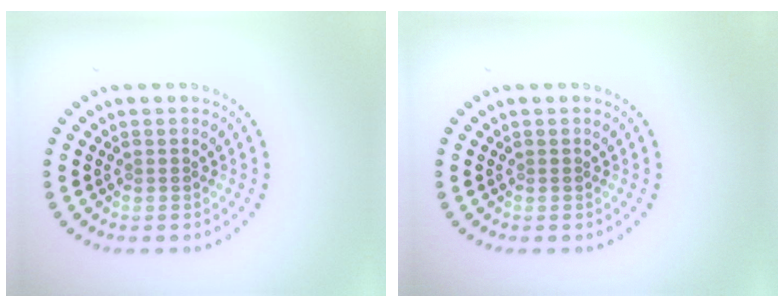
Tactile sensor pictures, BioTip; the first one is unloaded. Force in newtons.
{"total": 0.0}